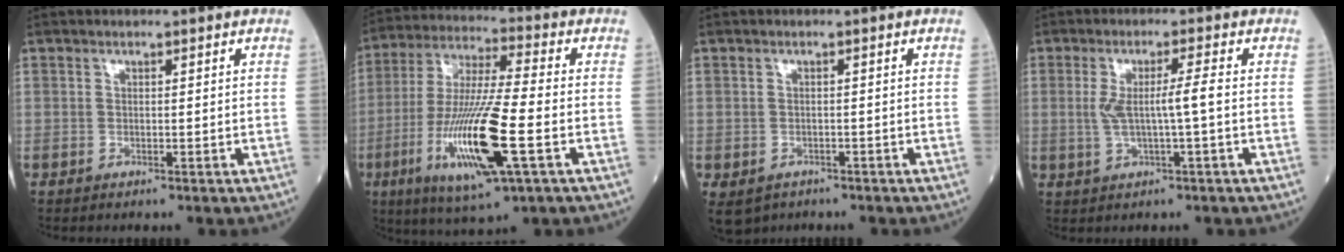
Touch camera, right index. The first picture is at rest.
{"total": 17.3, "force": [-5.3, 1.4, 16.4], "torque": [-0.334, -0.025, -0.093]}
{"total": 5.5, "force": [-3.4, 4.0, 1.6], "torque": [-0.038, -0.001, -0.049]}
{"total": 5.0, "force": [-0.1, -0.1, 5.0], "torque": [-0.096, 0.004, 0.001]}